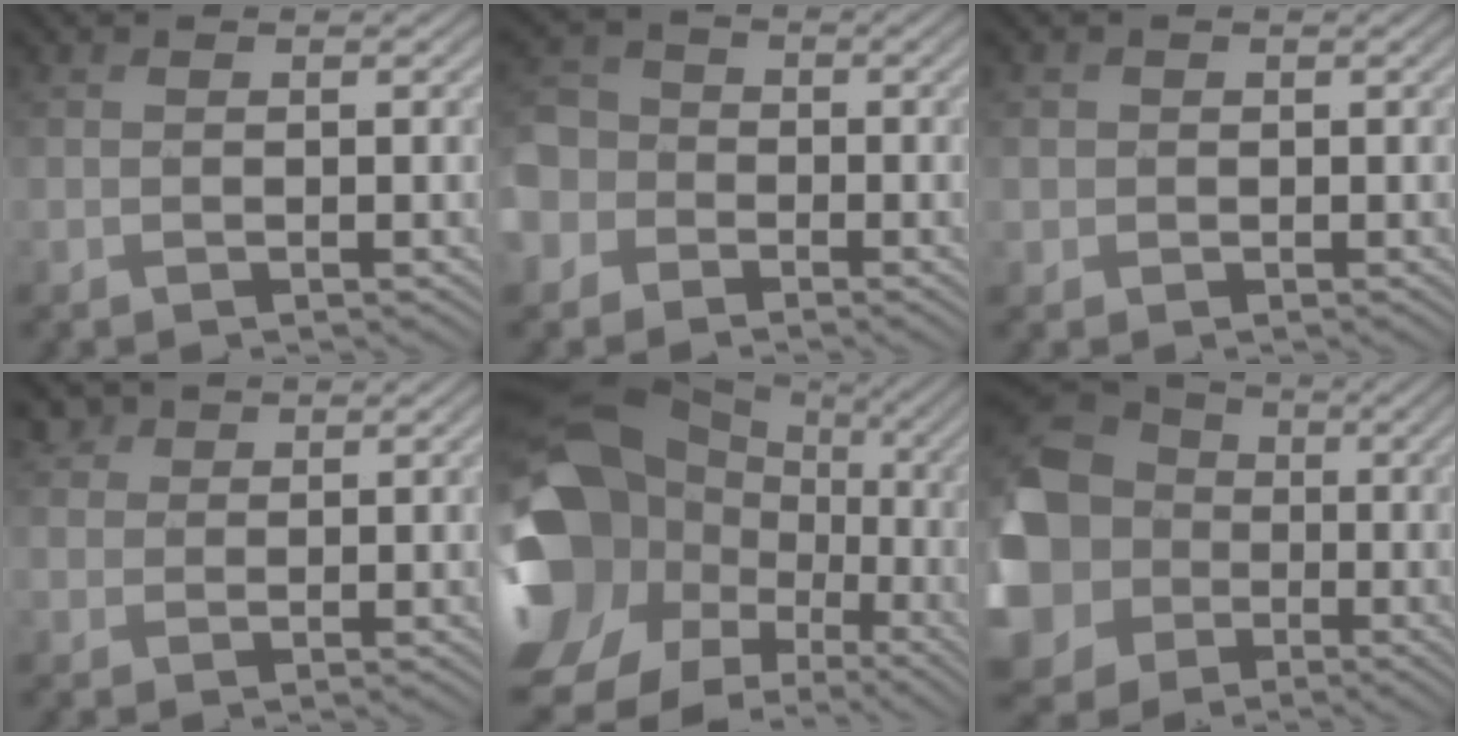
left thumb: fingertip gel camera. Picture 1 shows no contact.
{"total": 7.2, "force": [-3.1, 6.1, 2.4], "torque": [-0.086, -0.009, -0.088]}
{"total": 1.8, "force": [0.4, 1.7, -0.1], "torque": [0.002, 0.005, 0.008]}
{"total": 3.3, "force": [2.3, 2.2, 0.5], "torque": [-0.019, 0.004, 0.048]}
{"total": 20.1, "force": [0.5, 16.7, 11.2], "torque": [-0.274, -0.007, 0.033]}
{"total": 19.4, "force": [-1.4, 17.6, 8.0], "torque": [-0.257, -0.005, -0.060]}